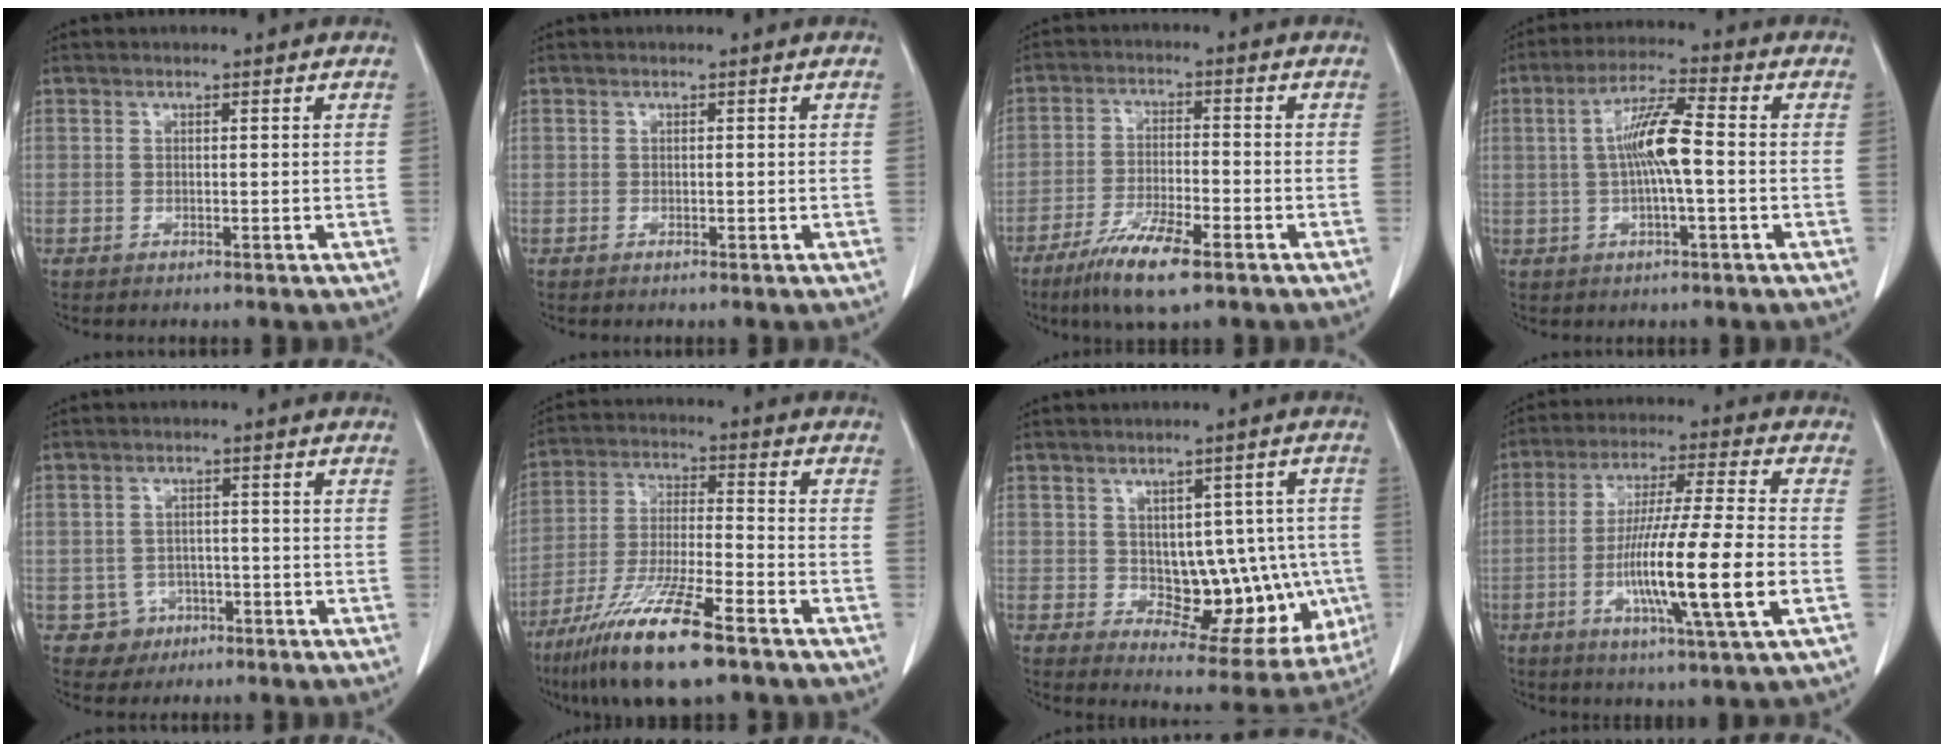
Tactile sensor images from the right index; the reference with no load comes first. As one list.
[{"total": 0.0}, {"total": 8.9, "force": [-5.7, 1.3, 6.7], "torque": [-0.132, -0.017, -0.100]}, {"total": 7.8, "force": [-0.2, 0.6, 7.8], "torque": [-0.151, 0.010, -0.008]}, {"total": 4.1, "force": [-1.7, 3.7, -0.2], "torque": [0.011, 0.017, -0.019]}, {"total": 15.2, "force": [-9.8, 1.7, 11.6], "torque": [-0.239, -0.039, -0.179]}, {"total": 13.2, "force": [-1.0, 7.1, 11.1], "torque": [-0.119, 0.017, 0.013]}, {"total": 15.3, "force": [-3.8, -0.3, 14.8], "torque": [-0.272, -0.014, -0.072]}]